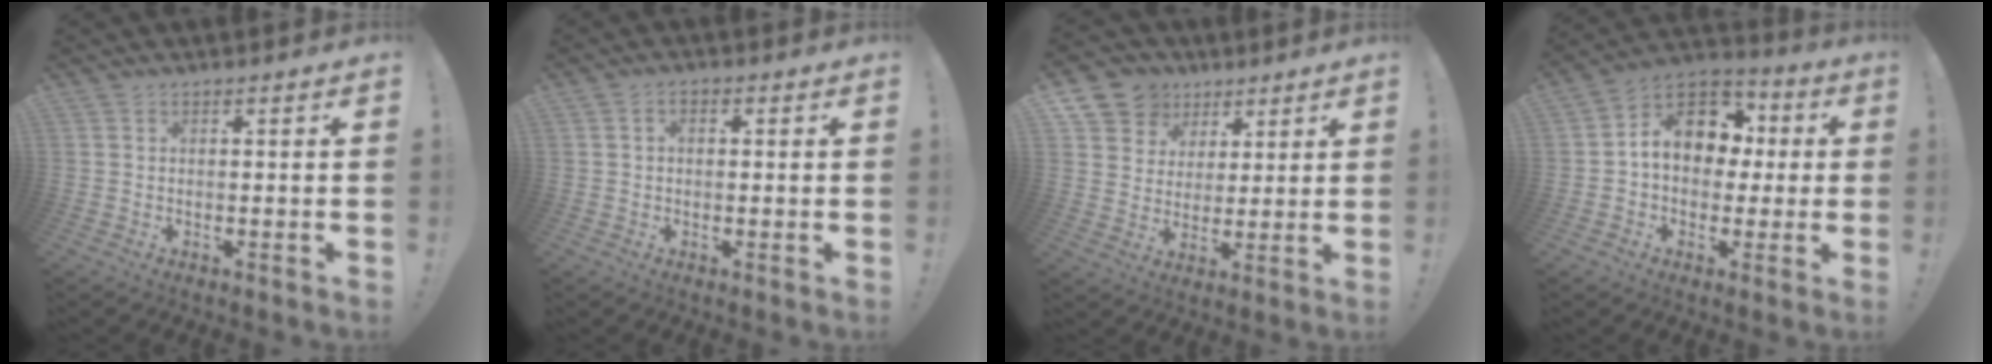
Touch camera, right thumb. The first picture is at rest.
{"total": 2.0, "force": [-0.3, 1.4, 1.3], "torque": [-0.023, 0.007, -0.007]}
{"total": 9.6, "force": [4.7, 8.2, 1.8], "torque": [-0.030, -0.031, 0.096]}
{"total": 13.3, "force": [2.2, 10.4, 8.0], "torque": [-0.116, 0.009, 0.049]}